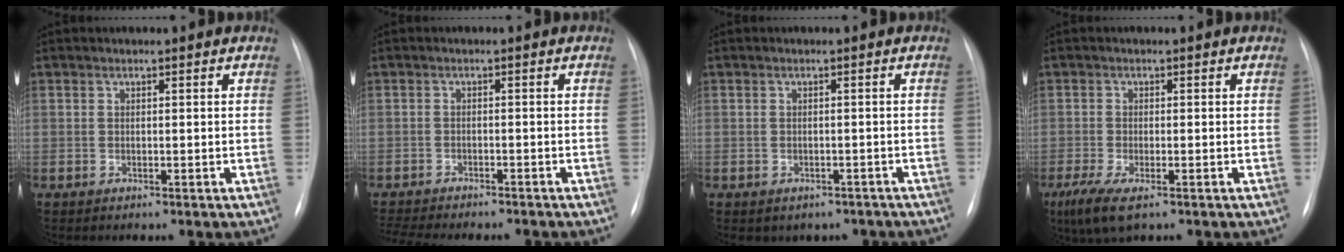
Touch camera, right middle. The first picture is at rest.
{"total": 11.5, "force": [-10.3, 2.3, 4.5], "torque": [-0.077, -0.007, -0.138]}
{"total": 5.3, "force": [-4.1, 3.1, 0.9], "torque": [-0.004, 0.021, -0.043]}
{"total": 5.7, "force": [-3.3, 1.6, 4.4], "torque": [-0.093, -0.019, -0.055]}